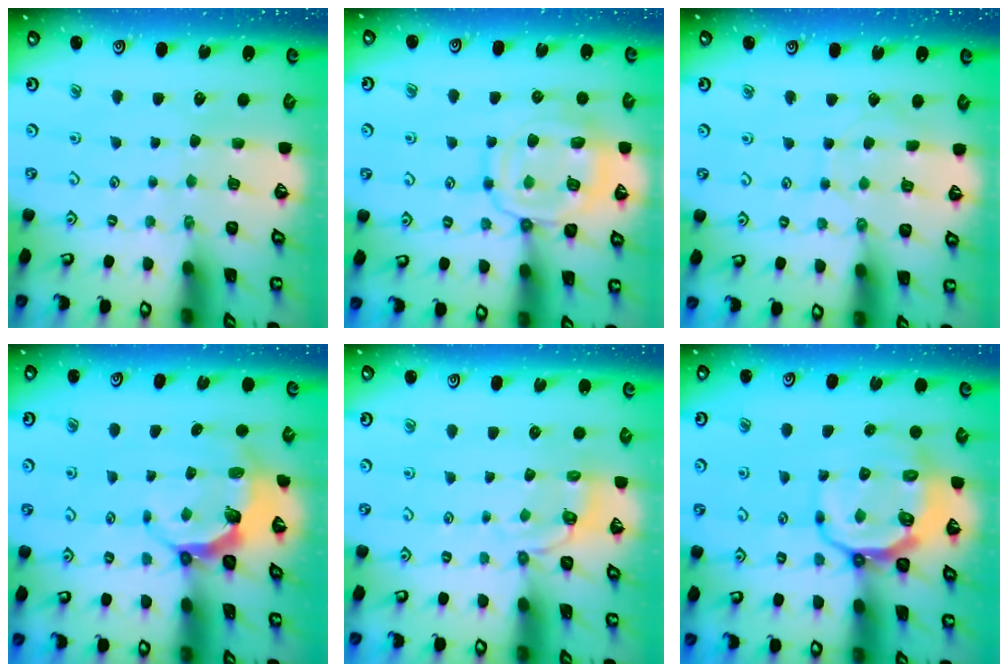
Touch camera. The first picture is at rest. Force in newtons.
{"total": 13.7, "press": 13.7, "slide": 1.1}
{"total": 3.8, "press": 3.8, "slide": 0.4}
{"total": 5.8, "press": 4.6, "slide": 3.4}
{"total": 3.0, "press": 1.8, "slide": 2.4}
{"total": 10.8, "press": 10.3, "slide": 3.0}